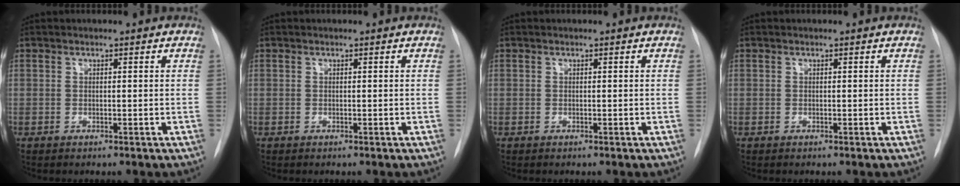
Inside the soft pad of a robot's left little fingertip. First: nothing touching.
{"total": 0.0}
{"total": 0.0}
{"total": 0.0}